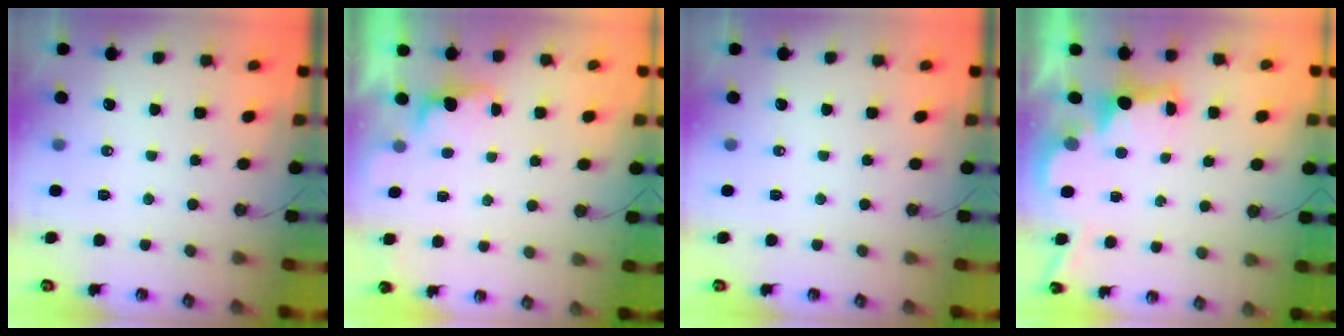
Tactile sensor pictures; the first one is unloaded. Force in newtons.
{"total": 1.1, "press": 0.8, "slide": 0.7}
{"total": 0.0}
{"total": 2.6, "press": 2.5, "slide": 0.9}